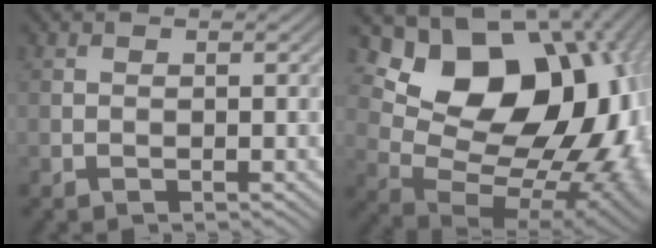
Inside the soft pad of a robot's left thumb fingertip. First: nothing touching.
{"total": 20.1, "force": [5.2, 13.7, 13.8], "torque": [-0.188, 0.002, 0.114]}